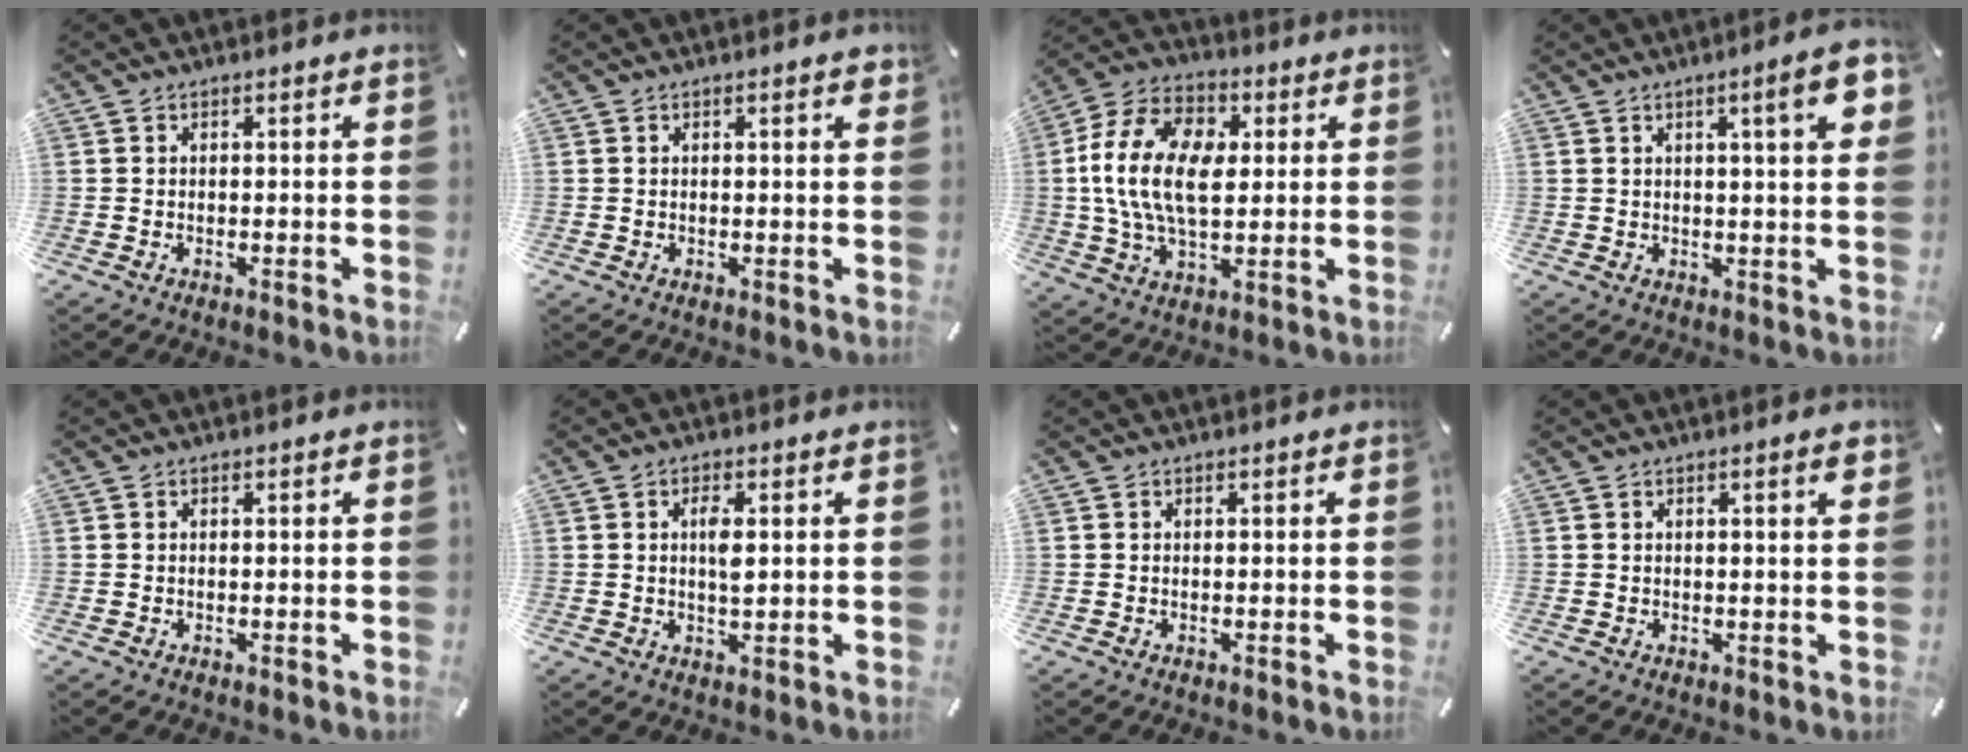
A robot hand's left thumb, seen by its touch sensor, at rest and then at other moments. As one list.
[{"total": 1.5, "force": [0.4, 0.3, 1.4], "torque": [-0.019, -0.001, 0.004]}, {"total": 17.6, "force": [1.5, 11.5, 13.2], "torque": [-0.286, 0.018, 0.028]}, {"total": 9.1, "force": [3.4, 1.4, 8.3], "torque": [-0.118, -0.007, 0.047]}, {"total": 0.0}, {"total": 3.4, "force": [0.4, 1.2, 3.1], "torque": [-0.055, 0.000, 0.003]}, {"total": 0.0}, {"total": 2.5, "force": [0.9, 0.4, 2.3], "torque": [-0.038, 0.000, 0.012]}]